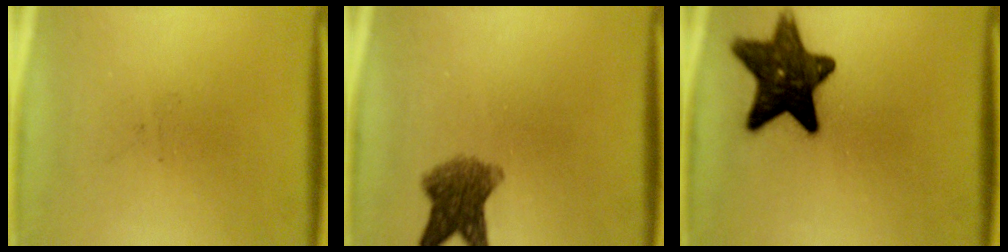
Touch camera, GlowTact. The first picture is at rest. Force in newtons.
{"total": 6.5}
{"total": 13.5}